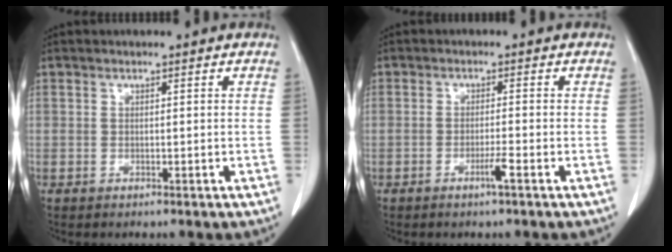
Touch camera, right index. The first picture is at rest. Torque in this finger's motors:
{"motor_torque": [0.38, -0.04, 0.17, 0.05]}